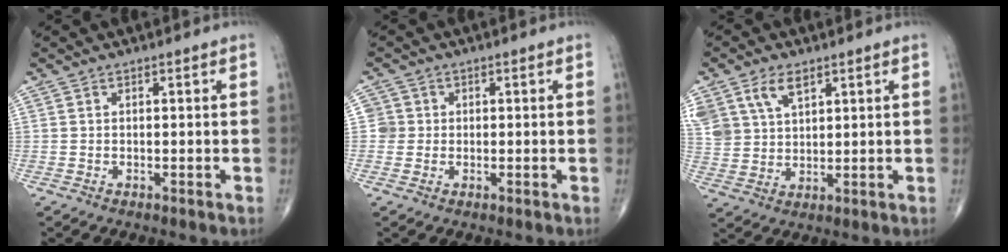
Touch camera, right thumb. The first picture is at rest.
{"total": 2.5, "force": [0.1, 2.5, -0.1], "torque": [0.025, 0.009, -0.003]}
{"total": 10.1, "force": [5.4, 6.3, 5.8], "torque": [-0.112, -0.008, 0.112]}